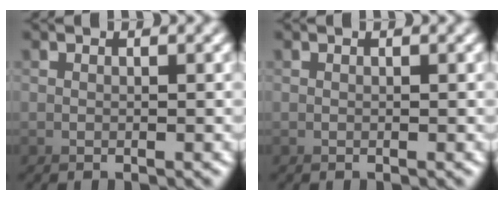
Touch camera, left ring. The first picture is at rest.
{"total": 0.0}